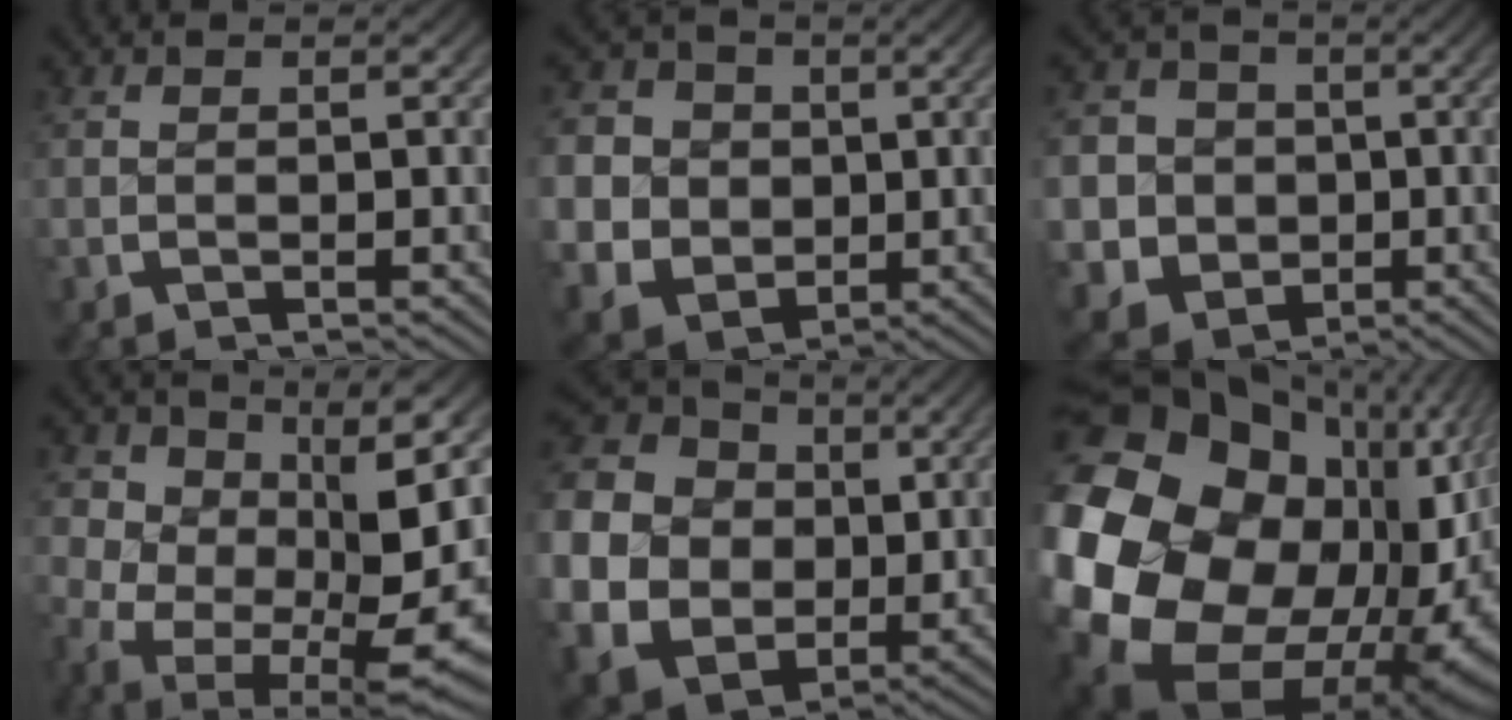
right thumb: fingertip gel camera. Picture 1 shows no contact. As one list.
[{"total": 14.1, "force": [-2.2, 12.2, 6.6], "torque": [-0.170, -0.071, -0.022]}, {"total": 15.2, "force": [-4.3, 13.3, 6.1], "torque": [-0.155, -0.069, -0.064]}, {"total": 13.2, "force": [-2.8, 8.7, 9.6], "torque": [-0.189, -0.072, -0.012]}, {"total": 20.2, "force": [-0.3, 17.1, 10.9], "torque": [-0.269, -0.065, -0.001]}, {"total": 28.0, "force": [-2.7, 19.8, 19.7], "torque": [-0.410, -0.093, -0.003]}]